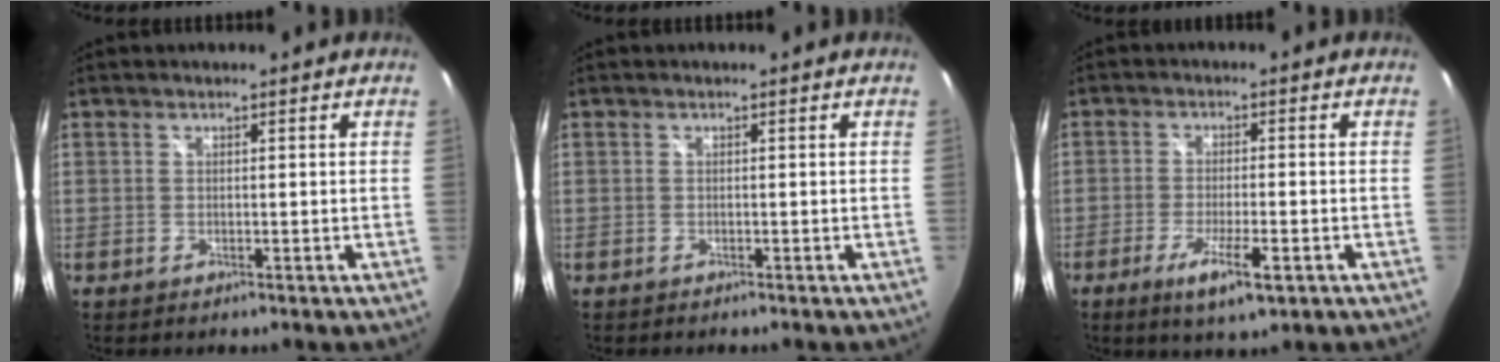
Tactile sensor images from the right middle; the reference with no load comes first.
{"total": 0.0}
{"total": 7.2, "force": [-3.6, 1.3, 6.1], "torque": [-0.125, -0.018, -0.060]}